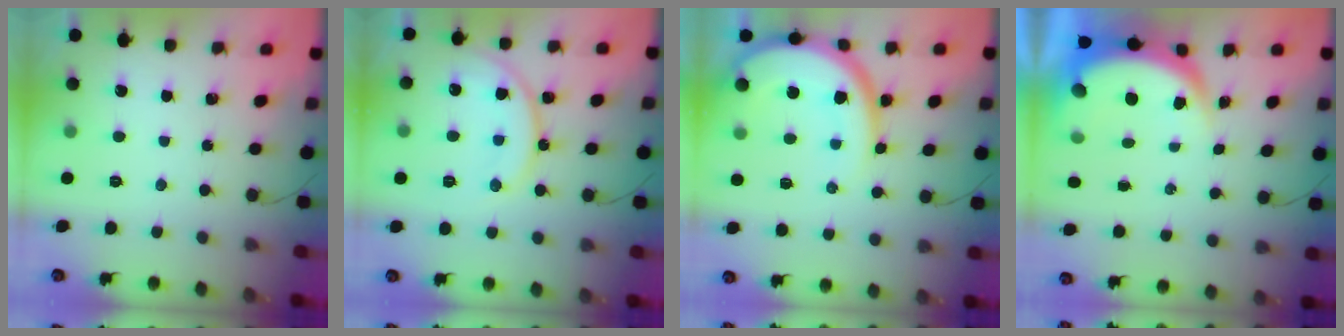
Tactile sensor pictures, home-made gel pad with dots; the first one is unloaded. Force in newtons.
{"total": 13.3, "press": 13.3, "slide": 1.3}
{"total": 14.1, "press": 14.0, "slide": 1.6}
{"total": 7.8, "press": 7.7, "slide": 1.1}